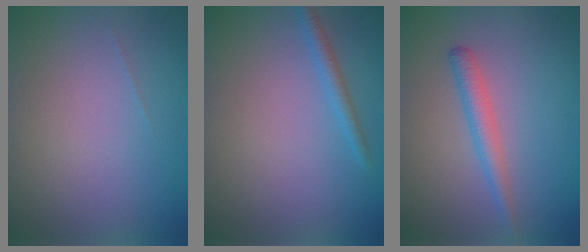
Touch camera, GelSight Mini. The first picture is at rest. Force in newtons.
{"total": 1.4, "press": 1.4, "slide": 0.1}
{"total": 2.0, "press": 2.0, "slide": 0.0}